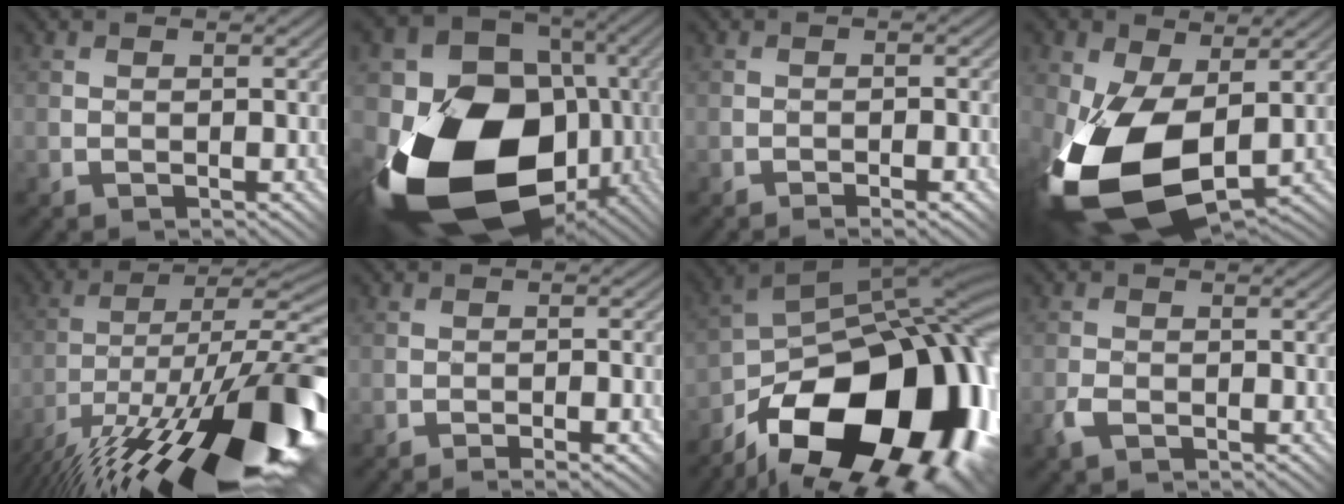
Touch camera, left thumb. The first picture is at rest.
{"total": 20.6, "force": [-5.7, 15.8, 12.0], "torque": [-0.299, -0.048, -0.082]}
{"total": 3.2, "force": [-2.0, 1.1, 2.2], "torque": [-0.026, 0.007, -0.024]}
{"total": 14.5, "force": [-2.2, 8.3, 11.6], "torque": [-0.265, -0.040, -0.026]}
{"total": 19.4, "force": [-10.1, 5.4, 15.7], "torque": [-0.259, -0.009, -0.164]}
{"total": 4.0, "force": [-2.6, 1.3, 2.8], "torque": [-0.035, 0.012, -0.030]}
{"total": 18.7, "force": [-10.2, 9.9, 12.2], "torque": [-0.189, -0.029, -0.155]}
{"total": 1.9, "force": [-1.1, 1.2, 0.9], "torque": [-0.027, -0.003, -0.029]}